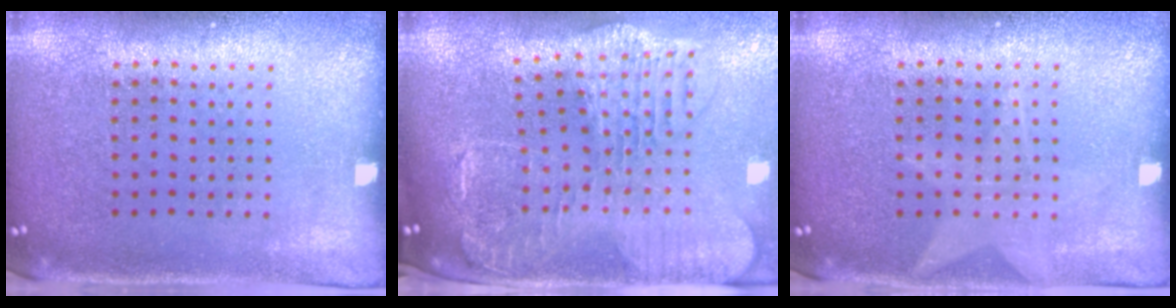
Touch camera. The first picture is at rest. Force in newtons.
{"total": 2.6, "press": 2.3, "slide": 1.4}
{"total": 1.3, "press": 1.3, "slide": 0.1}